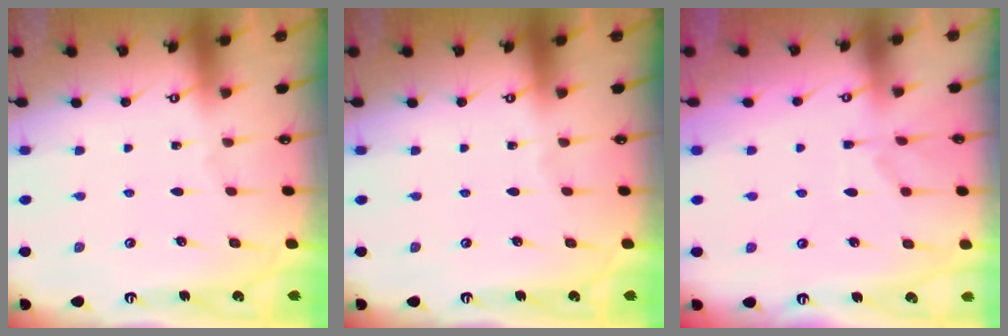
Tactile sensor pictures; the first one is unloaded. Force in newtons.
{"total": 0.0}
{"total": 4.4, "press": 4.2, "slide": 1.2}